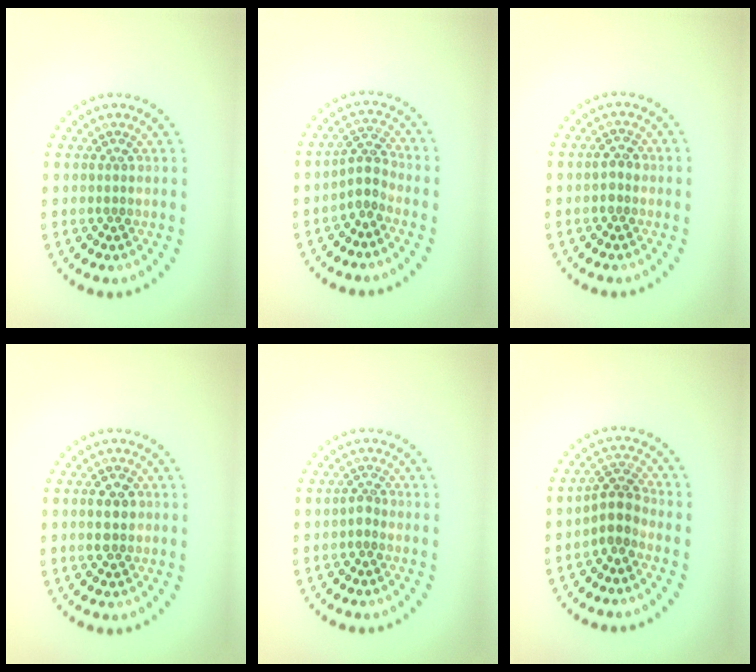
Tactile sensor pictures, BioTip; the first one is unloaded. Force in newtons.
{"total": 2.1, "press": 1.6, "slide": 1.4}
{"total": 1.2, "press": 1.2, "slide": 0.0}
{"total": 2.7, "press": 2.7, "slide": 0.1}
{"total": 1.0, "press": 0.8, "slide": 0.6}
{"total": 2.7, "press": 2.1, "slide": 1.6}